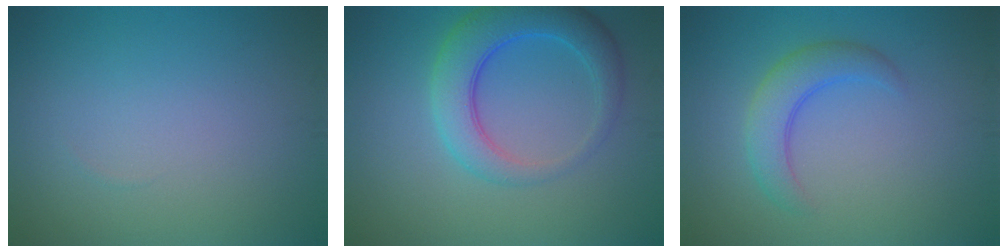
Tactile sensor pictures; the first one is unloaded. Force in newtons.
{"total": 5.4, "press": 5.4, "slide": 0.2}
{"total": 3.5, "press": 3.5, "slide": 0.1}